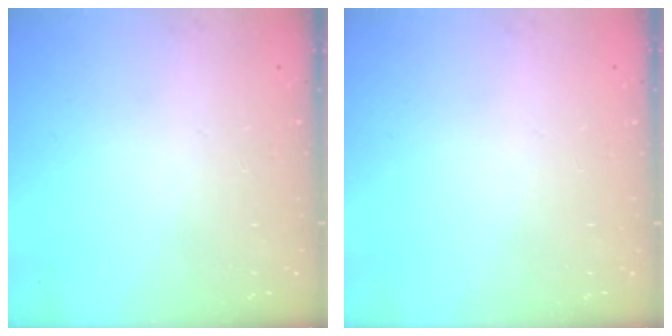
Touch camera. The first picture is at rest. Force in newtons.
{"total": 0.0}